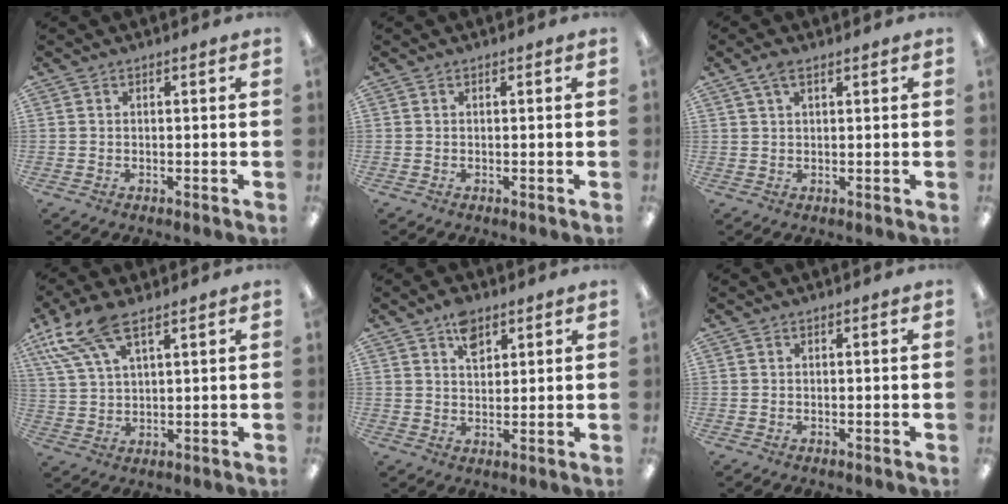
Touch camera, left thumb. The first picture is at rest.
{"total": 0.0}
{"total": 3.7, "force": [2.0, 1.6, 2.6], "torque": [-0.055, 0.004, 0.036]}
{"total": 11.8, "force": [7.7, 4.5, 7.7], "torque": [-0.169, -0.021, 0.144]}
{"total": 6.1, "force": [3.6, 3.6, 3.3], "torque": [-0.043, -0.011, 0.062]}
{"total": 0.0}